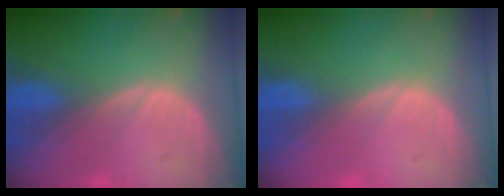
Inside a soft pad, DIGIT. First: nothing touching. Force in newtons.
{"total": 0.0}